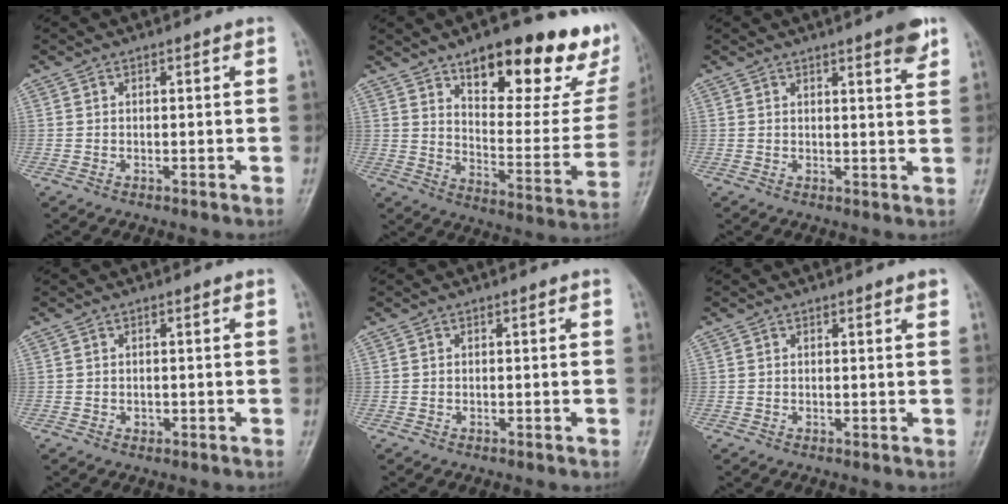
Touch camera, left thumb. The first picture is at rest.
{"total": 27.7, "force": [16.2, 10.2, 20.0], "torque": [-0.223, -0.066, 0.234]}
{"total": 4.7, "force": [3.1, 0.7, 3.5], "torque": [-0.038, -0.018, 0.038]}
{"total": 0.7, "force": [0.0, 0.5, 0.4], "torque": [-0.002, 0.000, -0.001]}
{"total": 0.0}
{"total": 1.1, "force": [0.9, 0.1, 0.7], "torque": [-0.006, -0.003, 0.011]}